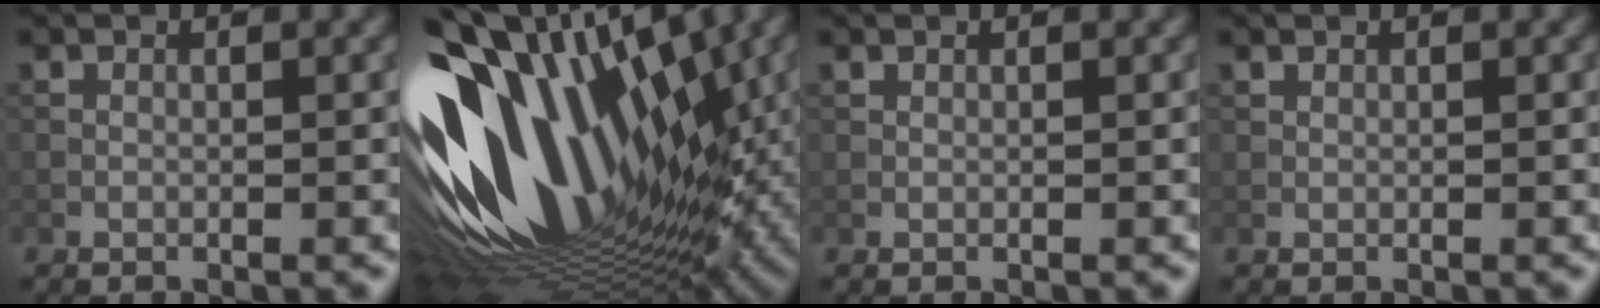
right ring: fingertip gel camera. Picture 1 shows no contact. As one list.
[{"total": 17.7, "force": [1.5, 10.4, 14.2], "torque": [-0.271, 0.004, 0.021]}, {"total": 0.0}, {"total": 0.0}]